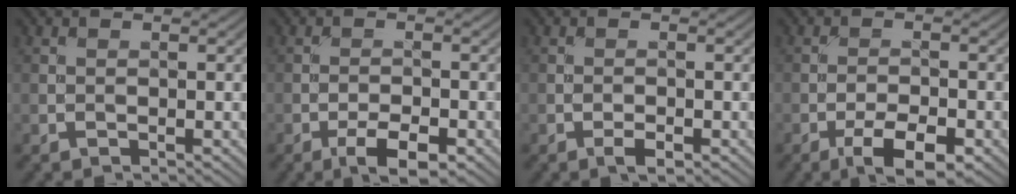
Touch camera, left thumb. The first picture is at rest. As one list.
[{"total": 4.5, "force": [-2.6, 1.5, 3.4], "torque": [-0.056, 0.002, -0.044]}, {"total": 1.5, "force": [-0.9, 0.6, 1.1], "torque": [-0.017, 0.002, -0.018]}, {"total": 5.8, "force": [-3.3, 2.0, 4.3], "torque": [-0.072, 0.002, -0.056]}]